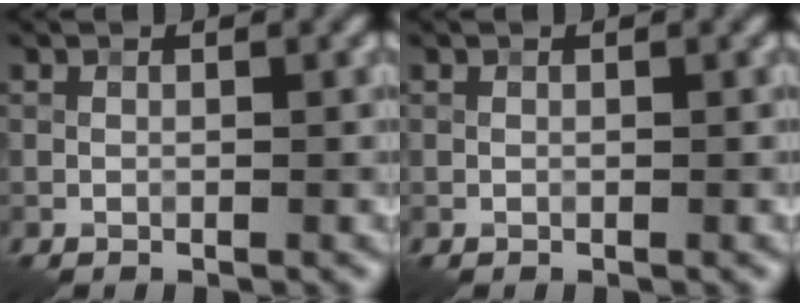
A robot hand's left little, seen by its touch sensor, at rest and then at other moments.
{"total": 0.0}